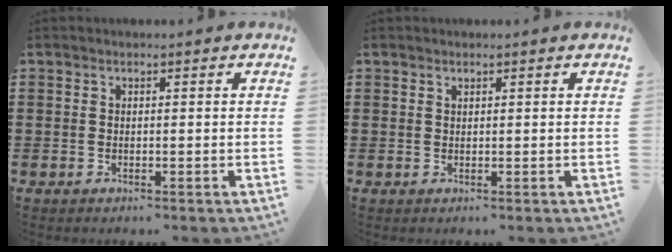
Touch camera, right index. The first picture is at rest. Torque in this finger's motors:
{"motor_torque": [-0.37, 0.09, -0.03, -0.01]}